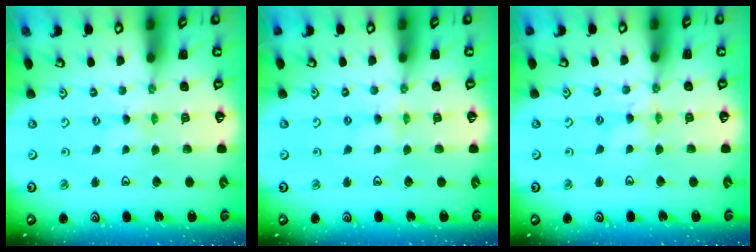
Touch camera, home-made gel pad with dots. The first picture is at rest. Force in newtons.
{"total": 1.9, "press": 1.9, "slide": 0.4}
{"total": 2.0, "press": 2.0, "slide": 0.3}